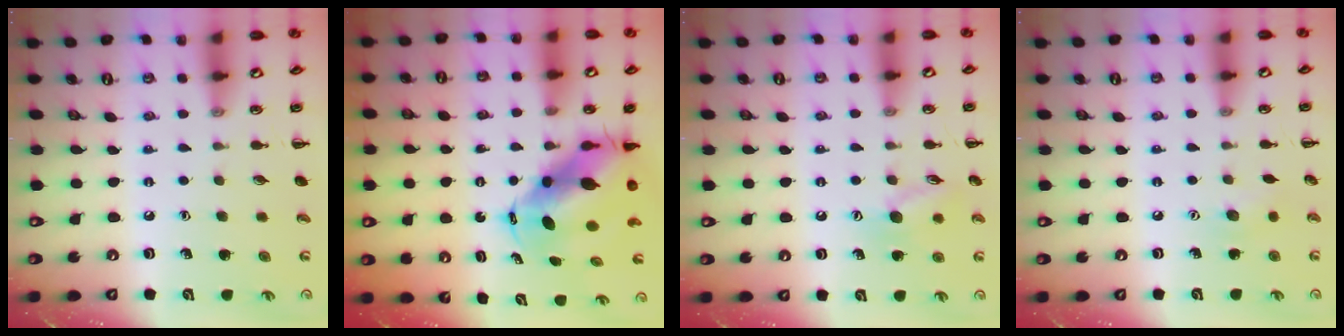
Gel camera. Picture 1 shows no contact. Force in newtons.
{"total": 9.0, "press": 8.7, "slide": 2.4}
{"total": 9.1, "press": 9.0, "slide": 1.1}
{"total": 4.4, "press": 4.3, "slide": 0.7}